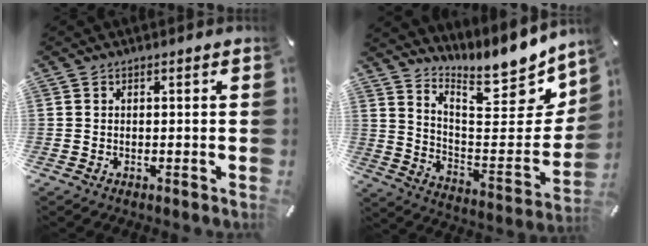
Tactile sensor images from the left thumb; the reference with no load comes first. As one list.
[{"total": 15.4, "force": [13.2, 4.3, 6.7], "torque": [-0.077, -0.136, 0.214]}]